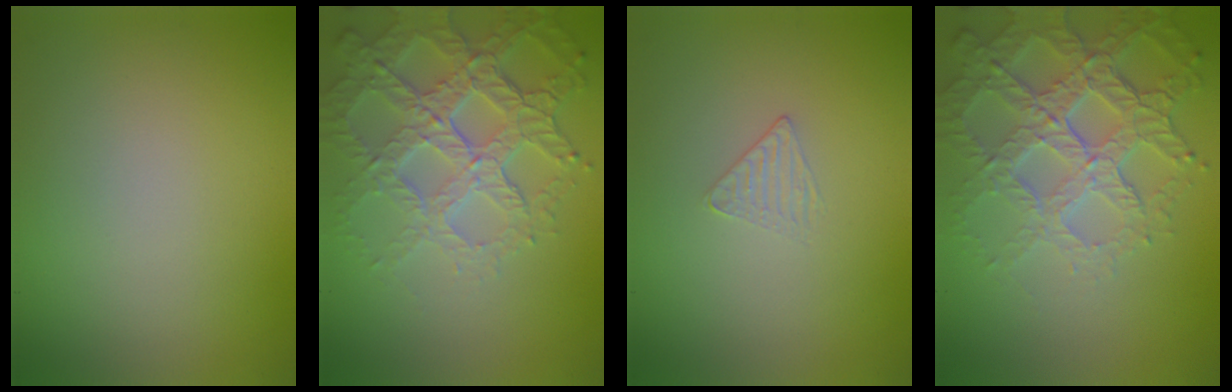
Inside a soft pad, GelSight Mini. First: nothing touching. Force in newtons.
{"total": 6.9, "press": 5.0, "slide": 4.9}
{"total": 1.0, "press": 0.3, "slide": 0.9}
{"total": 6.9, "press": 5.0, "slide": 4.9}